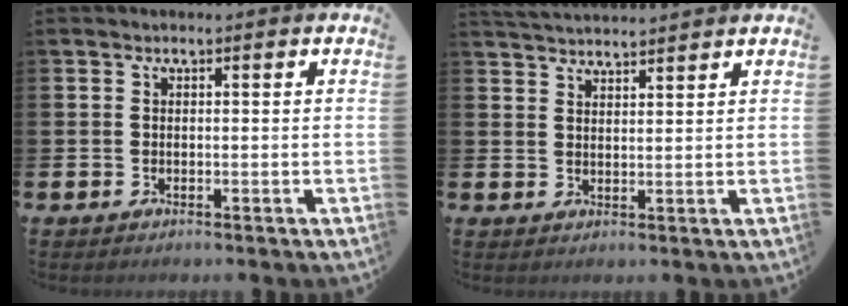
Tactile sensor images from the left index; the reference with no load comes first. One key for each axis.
{"total": 3.2, "fx": 3.2, "fy": 0.0, "fz": 0.2, "tx": -0.012, "ty": -0.017, "tz": 0.060}